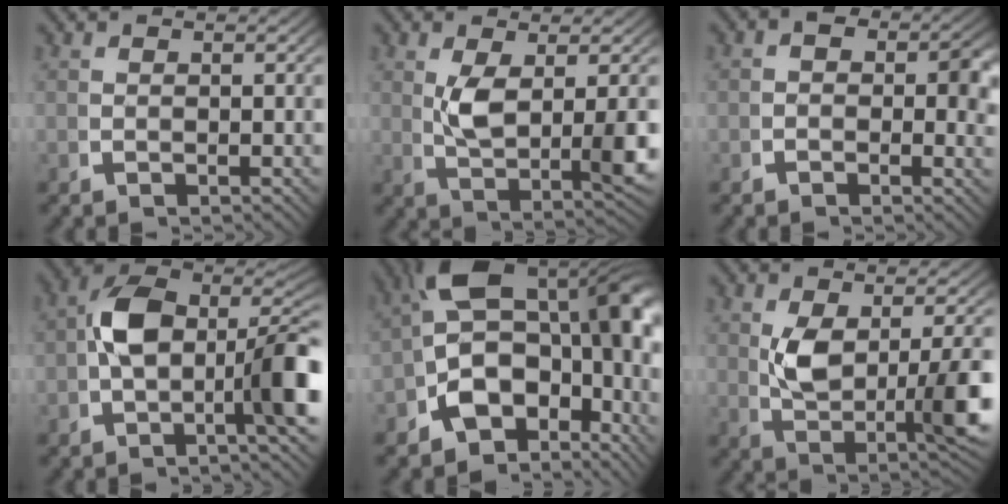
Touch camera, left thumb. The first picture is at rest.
{"total": 6.6, "force": [0.5, 3.0, 5.8], "torque": [-0.122, -0.024, 0.024]}
{"total": 3.2, "force": [-0.2, 2.2, 2.3], "torque": [-0.025, -0.005, -0.012]}
{"total": 9.8, "force": [-0.8, 5.7, 7.9], "torque": [-0.142, -0.012, -0.017]}
{"total": 17.6, "force": [-0.1, 11.7, 13.2], "torque": [-0.231, -0.034, -0.005]}
{"total": 8.1, "force": [-0.2, 3.8, 7.1], "torque": [-0.141, -0.033, 0.019]}